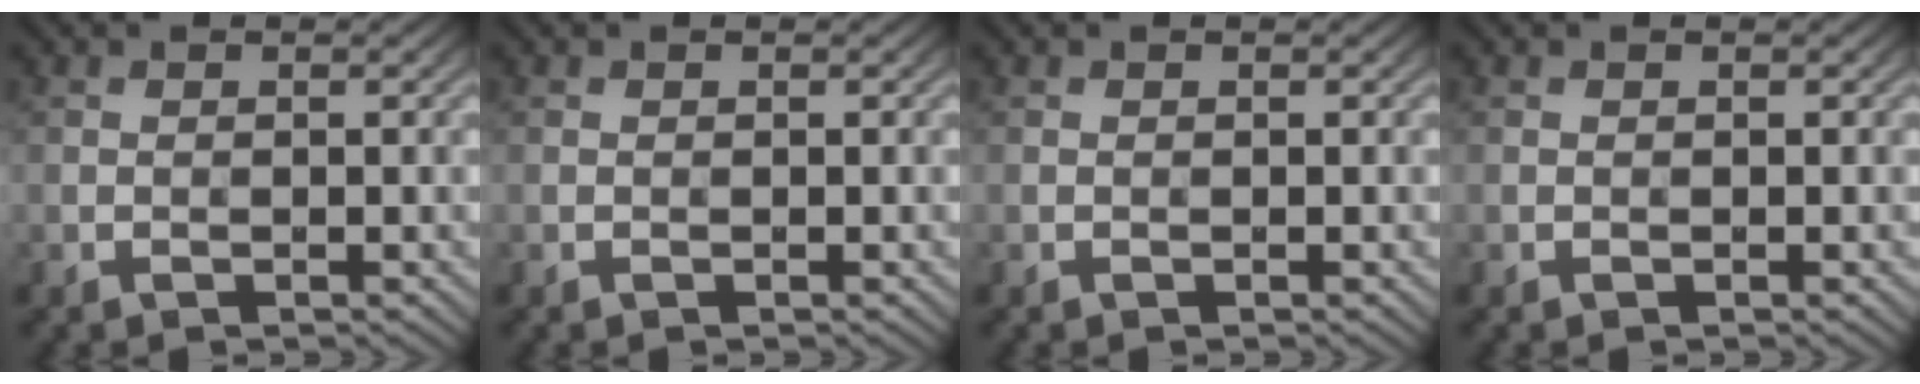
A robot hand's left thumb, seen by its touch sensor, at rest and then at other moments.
{"total": 0.0}
{"total": 0.0}
{"total": 0.0}